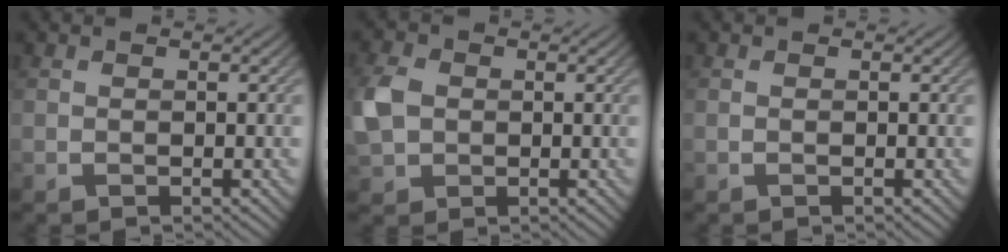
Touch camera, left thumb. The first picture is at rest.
{"total": 5.0, "force": [0.3, 4.0, 3.0], "torque": [-0.087, 0.002, 0.001]}
{"total": 0.0}